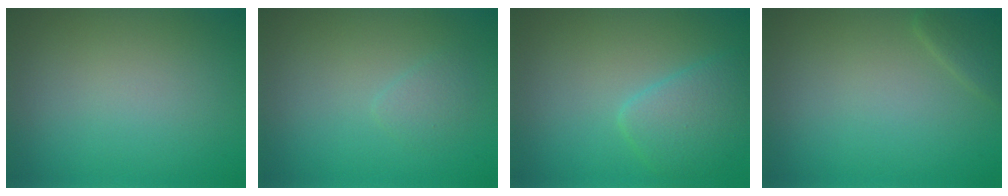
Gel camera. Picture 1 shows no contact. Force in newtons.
{"total": 1.1, "press": 1.1, "slide": 0.1}
{"total": 3.4, "press": 3.4, "slide": 0.1}
{"total": 1.5, "press": 1.5, "slide": 0.1}